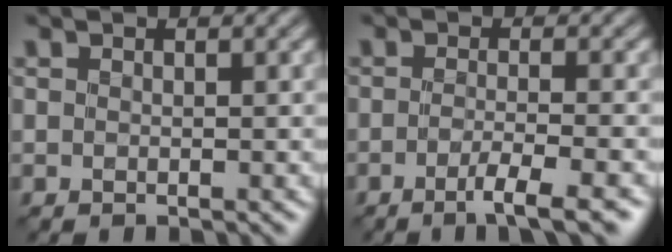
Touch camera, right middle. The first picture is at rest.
{"total": 3.7, "force": [-2.1, 0.5, 3.0], "torque": [-0.047, 0.000, -0.043]}